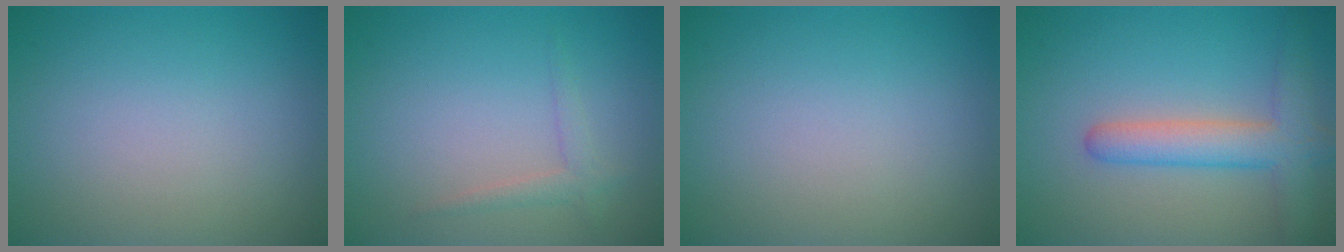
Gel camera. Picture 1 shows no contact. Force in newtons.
{"total": 1.4, "press": 1.4, "slide": 0.1}
{"total": 0.0}
{"total": 4.8, "press": 4.8, "slide": 0.4}